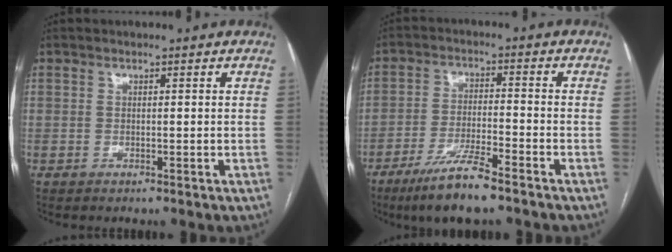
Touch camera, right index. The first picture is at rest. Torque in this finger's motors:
{"motor_torque": [0.74, -0.86, 0.55, 0.14]}